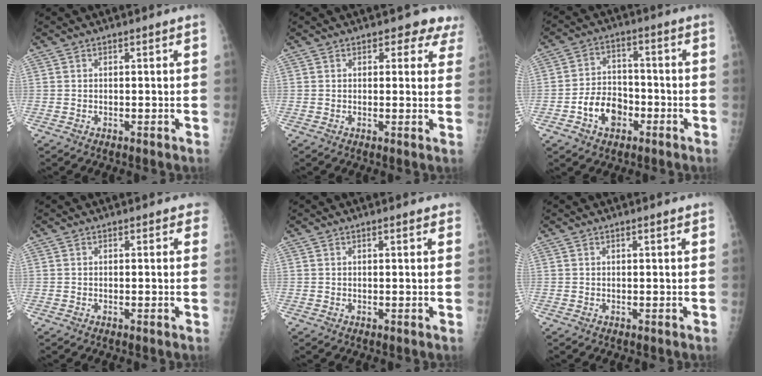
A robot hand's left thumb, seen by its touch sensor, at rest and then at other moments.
{"total": 4.5, "force": [3.4, 2.6, 1.5], "torque": [0.021, -0.013, 0.023]}
{"total": 8.5, "force": [-3.6, 6.1, 4.7], "torque": [-0.054, 0.032, -0.062]}
{"total": 1.1, "force": [0.8, 0.8, 0.4], "torque": [0.015, -0.002, -0.004]}
{"total": 1.4, "force": [0.9, 0.4, 0.9], "torque": [-0.009, 0.000, 0.009]}
{"total": 0.7, "force": [0.5, 0.1, 0.6], "torque": [-0.008, 0.001, 0.005]}